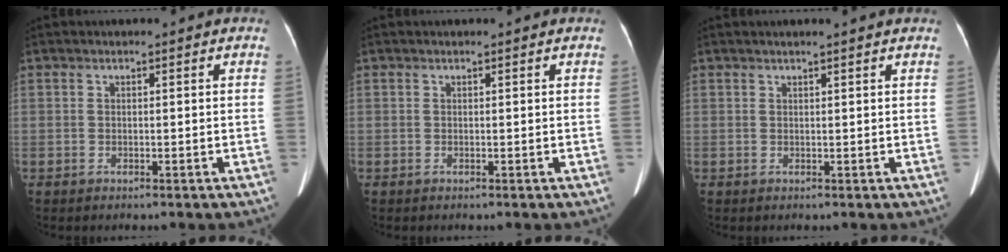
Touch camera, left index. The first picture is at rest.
{"total": 0.0}
{"total": 2.4, "force": [2.1, -0.3, 1.2], "torque": [-0.021, 0.012, 0.024]}